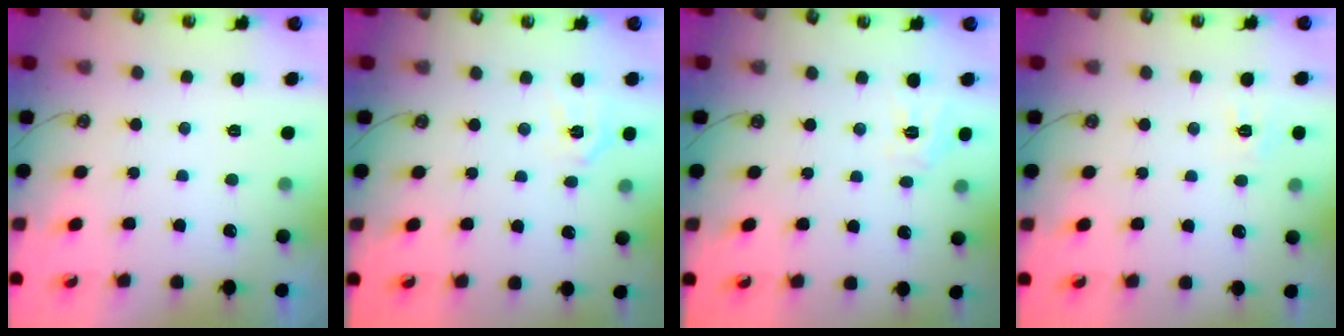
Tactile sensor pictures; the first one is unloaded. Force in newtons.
{"total": 5.7, "press": 5.7, "slide": 0.6}
{"total": 5.4, "press": 5.4, "slide": 0.5}
{"total": 5.6, "press": 5.6, "slide": 0.6}